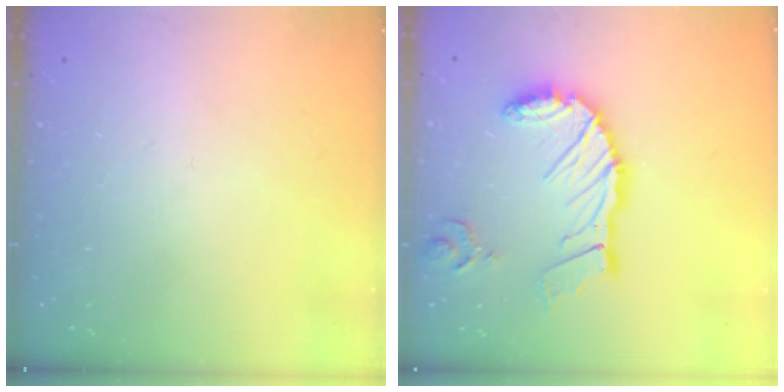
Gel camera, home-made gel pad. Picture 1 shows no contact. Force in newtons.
{"total": 16.8, "press": 16.7, "slide": 2.0}